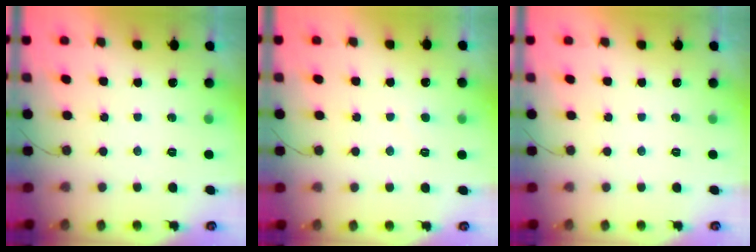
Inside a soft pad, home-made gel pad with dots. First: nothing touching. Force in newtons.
{"total": 2.9, "press": 2.9, "slide": 0.3}
{"total": 0.0}